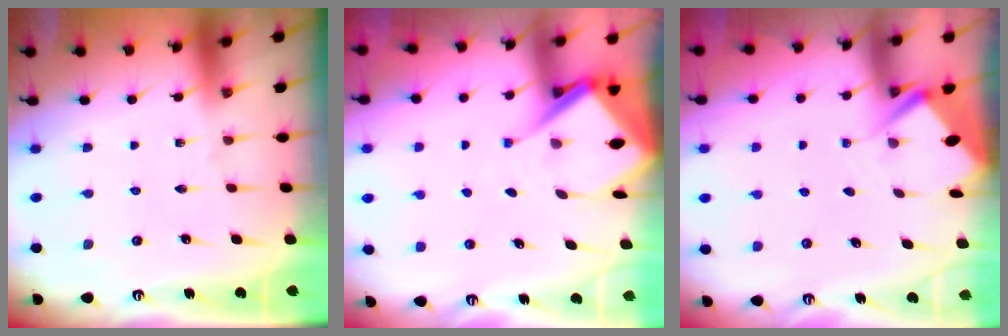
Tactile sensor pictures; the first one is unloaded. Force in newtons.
{"total": 8.9, "press": 8.9, "slide": 0.7}
{"total": 2.9, "press": 2.8, "slide": 0.3}